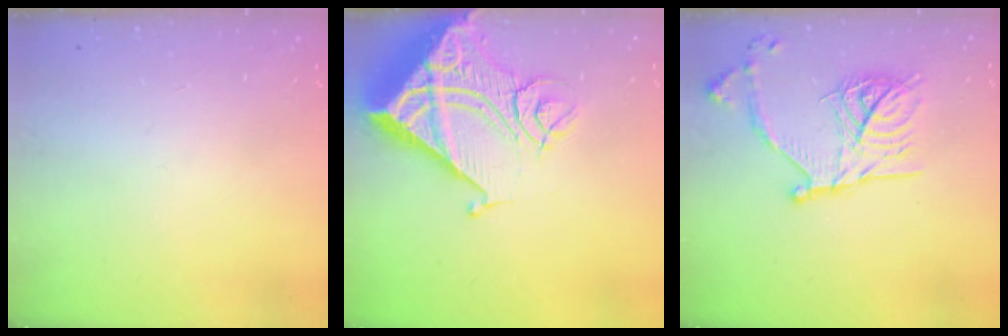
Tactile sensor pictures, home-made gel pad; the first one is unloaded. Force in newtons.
{"total": 20.9, "press": 20.7, "slide": 2.6}
{"total": 19.4, "press": 19.3, "slide": 1.5}